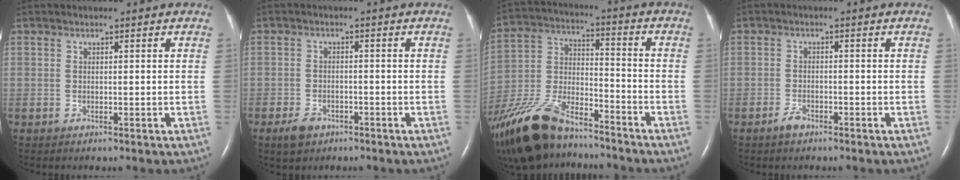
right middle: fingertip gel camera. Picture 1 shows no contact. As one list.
[{"total": 3.3, "force": [-2.1, 2.0, 1.5], "torque": [-0.034, 0.000, -0.030]}, {"total": 20.4, "force": [-15.9, 6.8, 10.8], "torque": [-0.272, -0.023, -0.296]}, {"total": 1.8, "force": [-1.4, 0.7, 0.9], "torque": [-0.024, -0.001, -0.025]}]